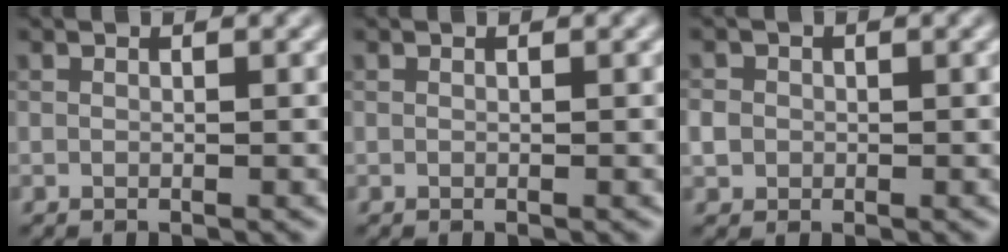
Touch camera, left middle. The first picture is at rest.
{"total": 0.0}
{"total": 1.6, "force": [-0.1, 1.6, 0.5], "torque": [-0.006, -0.001, -0.003]}